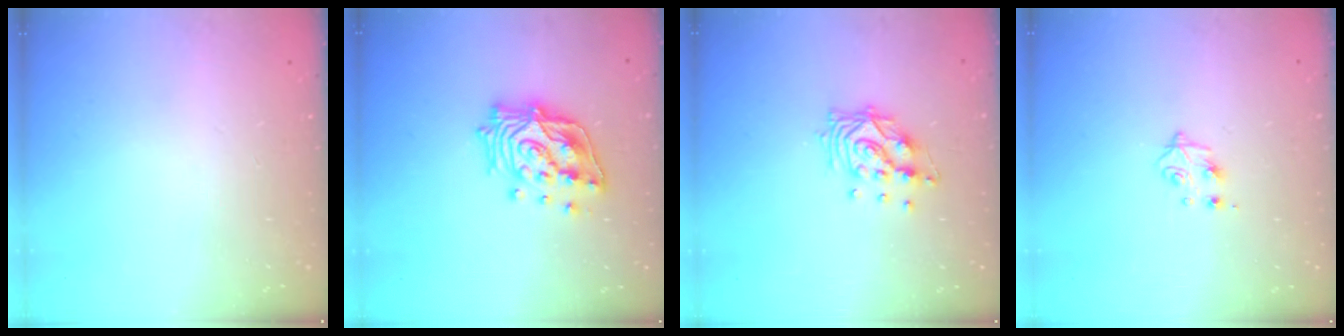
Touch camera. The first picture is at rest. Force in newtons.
{"total": 18.3, "press": 18.1, "slide": 2.4}
{"total": 10.8, "press": 10.8, "slide": 0.7}
{"total": 4.9, "press": 4.8, "slide": 0.7}